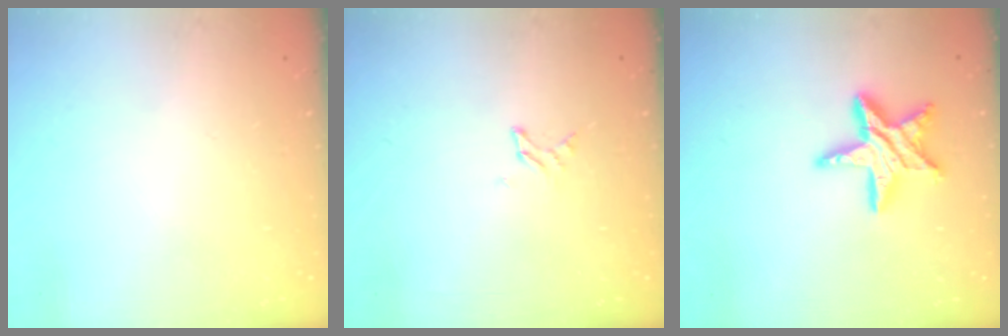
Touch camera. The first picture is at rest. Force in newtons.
{"total": 2.2, "press": 2.2, "slide": 0.3}
{"total": 13.6, "press": 13.5, "slide": 1.1}